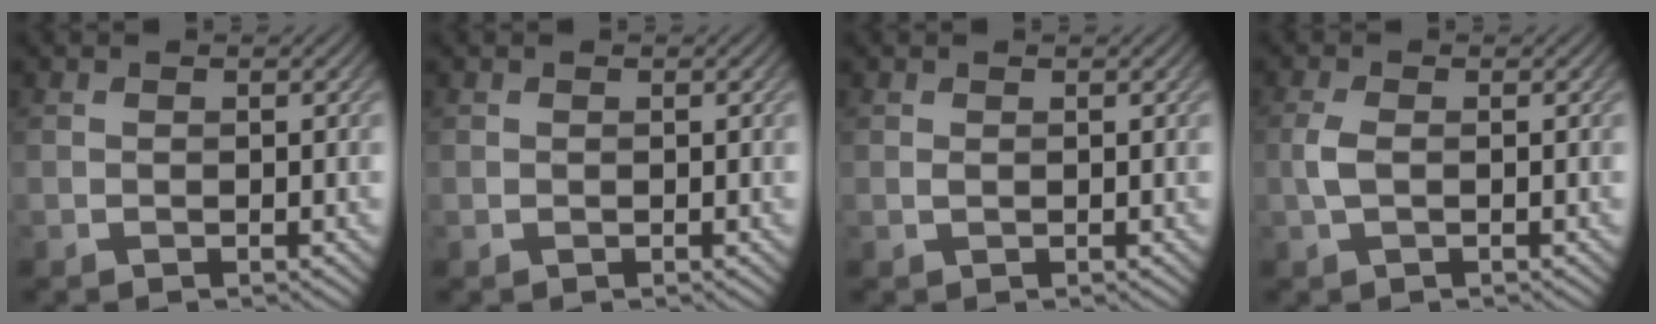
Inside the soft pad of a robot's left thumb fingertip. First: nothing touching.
{"total": 0.0}
{"total": 0.0}
{"total": 2.1, "force": [-0.2, 0.9, 1.9], "torque": [-0.051, 0.003, -0.008]}